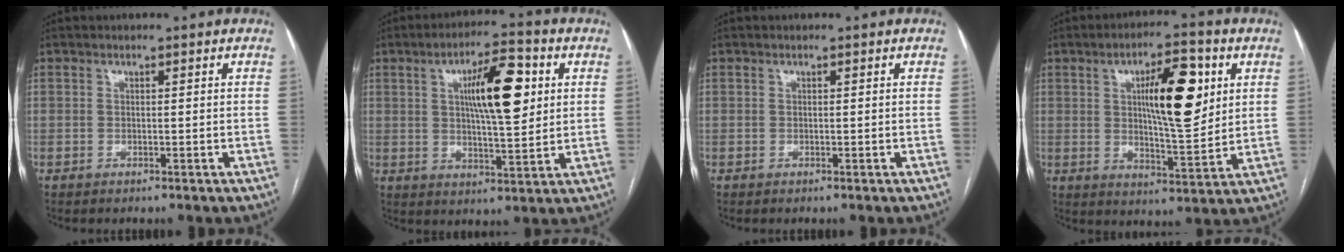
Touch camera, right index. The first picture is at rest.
{"total": 11.8, "force": [3.1, 2.8, 11.1], "torque": [-0.183, 0.011, 0.050]}
{"total": 0.0}
{"total": 13.0, "force": [3.6, 3.3, 12.0], "torque": [-0.191, 0.008, 0.060]}